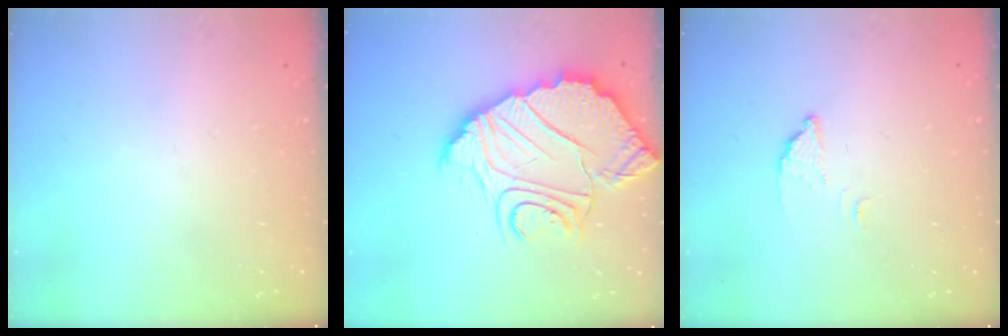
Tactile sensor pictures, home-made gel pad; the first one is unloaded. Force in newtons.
{"total": 14.8, "press": 14.7, "slide": 1.3}
{"total": 3.0, "press": 3.0, "slide": 0.1}